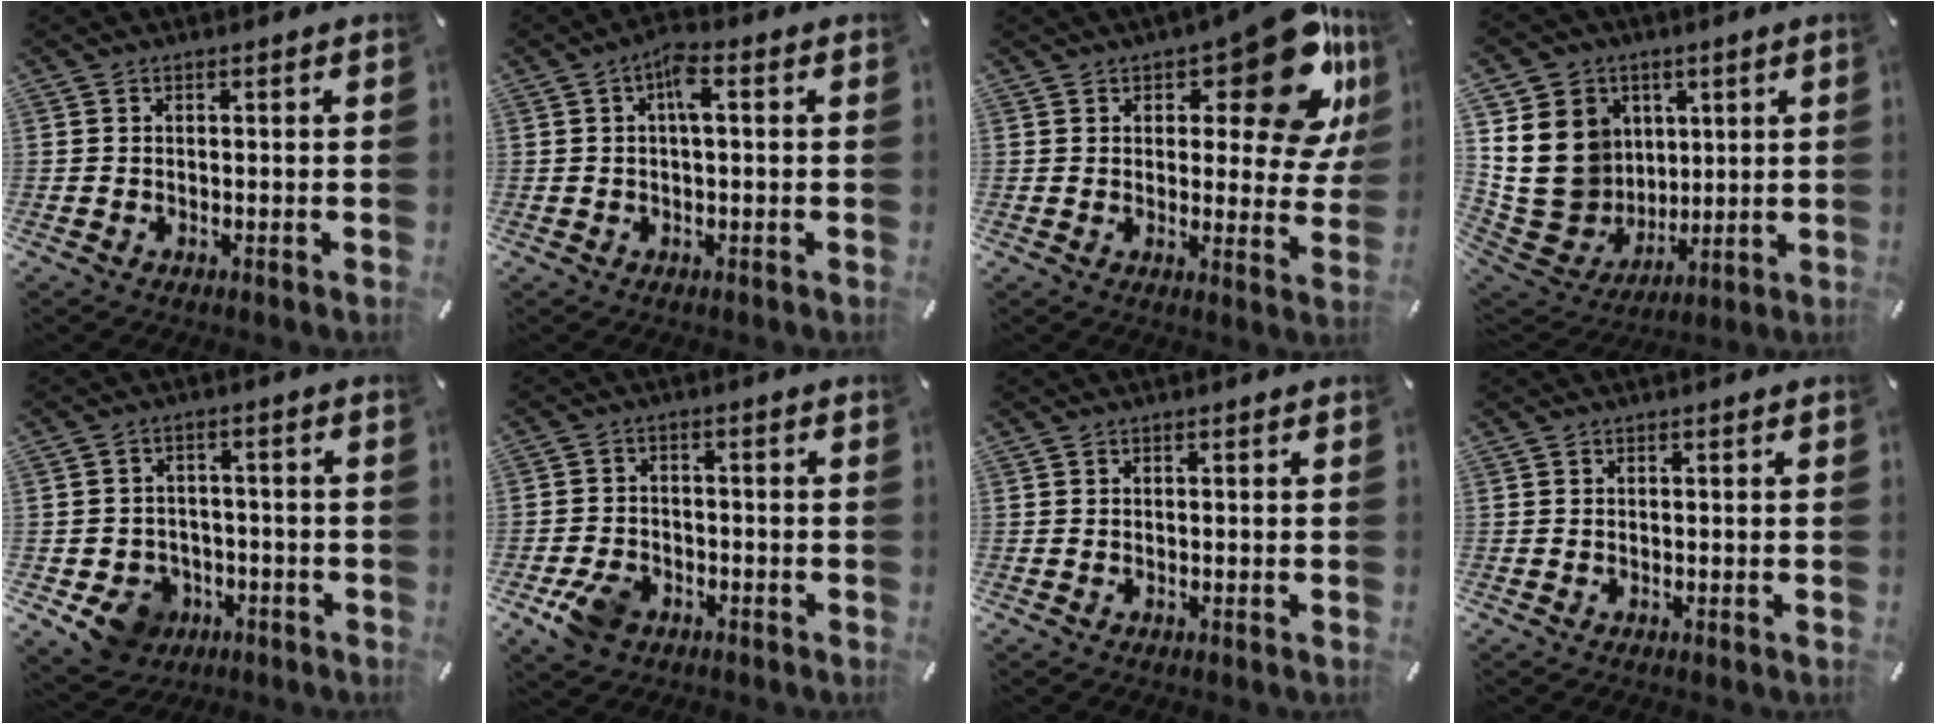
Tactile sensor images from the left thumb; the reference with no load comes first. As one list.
[{"total": 4.7, "force": [0.7, 1.7, 4.3], "torque": [-0.079, 0.010, 0.009]}, {"total": 17.7, "force": [9.4, 7.3, 13.1], "torque": [-0.151, -0.071, 0.151]}, {"total": 18.5, "force": [3.1, 16.6, 7.6], "torque": [-0.149, -0.017, 0.074]}, {"total": 8.3, "force": [-3.9, 6.8, 2.6], "torque": [-0.051, 0.029, -0.066]}, {"total": 6.8, "force": [-3.5, 4.8, 3.4], "torque": [-0.074, 0.016, -0.066]}, {"total": 0.0}, {"total": 0.0}]